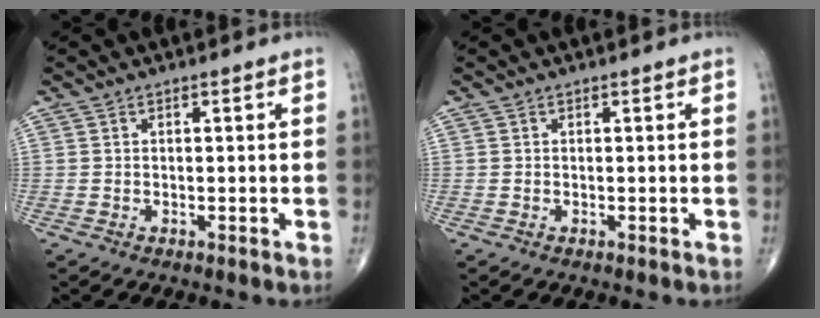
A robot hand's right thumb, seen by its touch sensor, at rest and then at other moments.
{"total": 0.0}